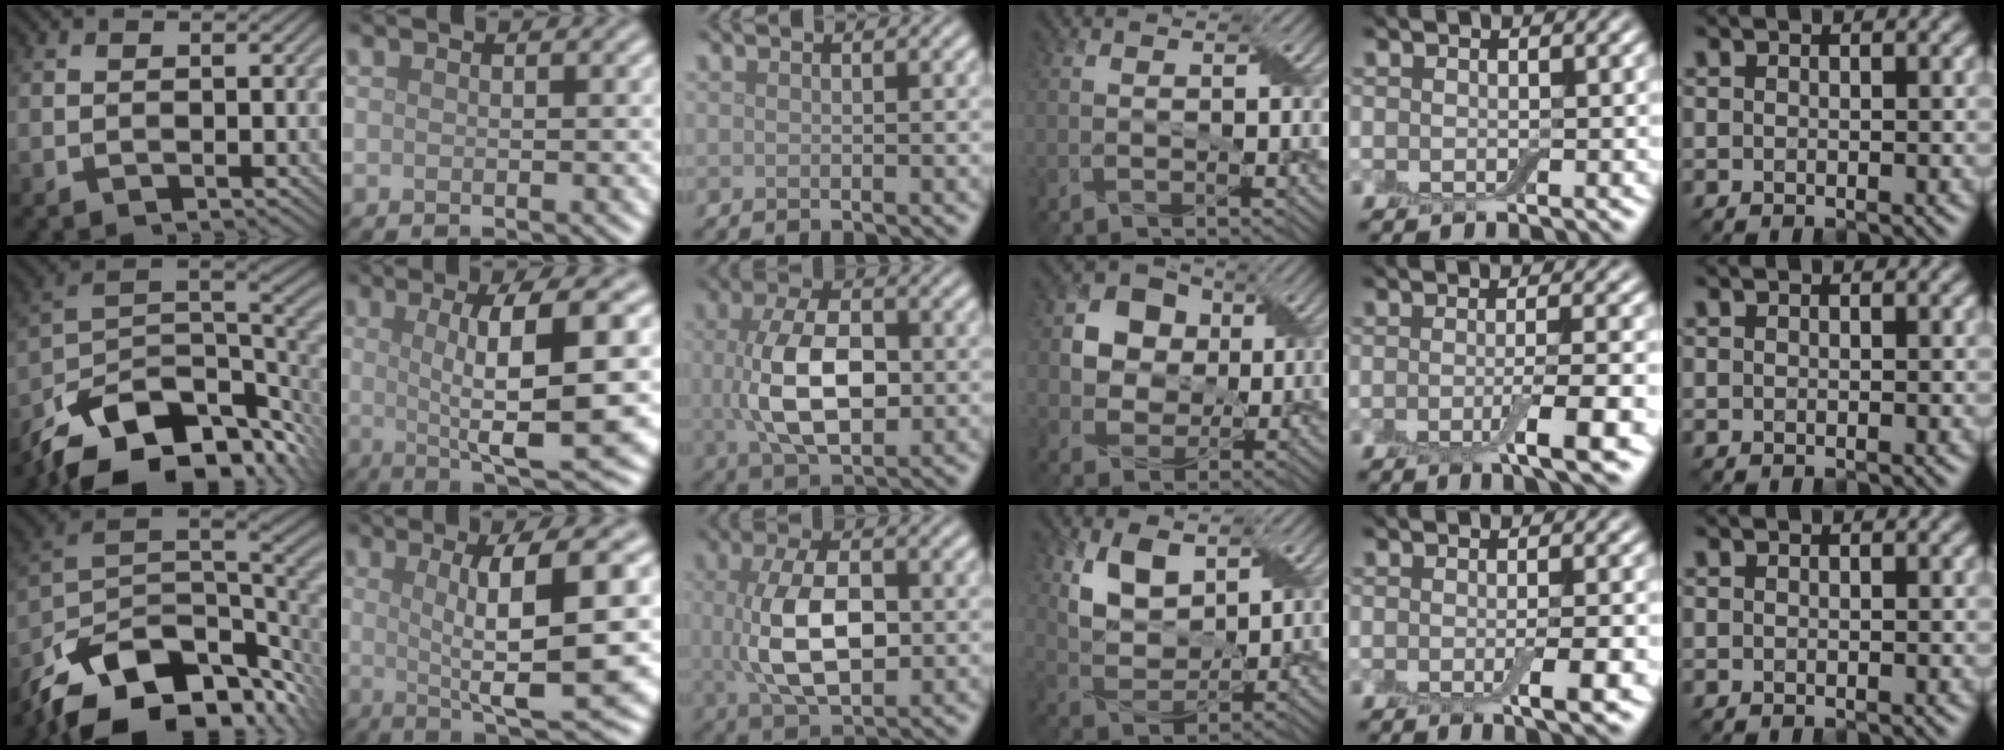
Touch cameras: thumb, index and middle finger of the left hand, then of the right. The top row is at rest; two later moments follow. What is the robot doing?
{"motion": "wrap", "object": "adhesive wrap"}